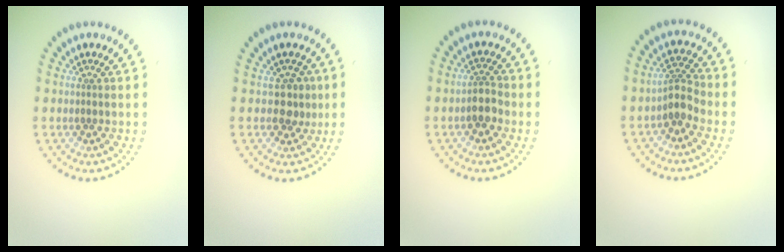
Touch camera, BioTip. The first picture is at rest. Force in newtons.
{"total": 2.0, "press": 1.8, "slide": 1.0}
{"total": 2.1, "press": 1.9, "slide": 0.8}
{"total": 2.5, "press": 2.0, "slide": 1.5}